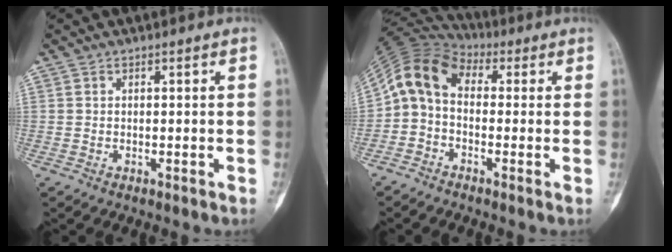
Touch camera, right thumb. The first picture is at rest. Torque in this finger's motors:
{"motor_torque": [0.22, 0.22, 0.17, -0.15, 0.02]}